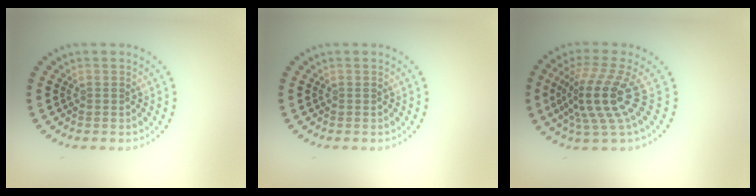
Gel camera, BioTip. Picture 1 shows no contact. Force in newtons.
{"total": 0.0}
{"total": 5.1, "press": 3.6, "slide": 3.6}